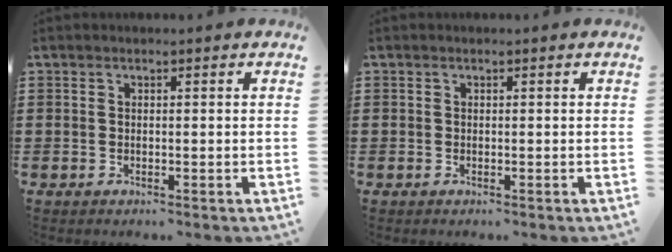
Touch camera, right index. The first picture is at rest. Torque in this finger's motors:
{"motor_torque": [0.16, -0.16, 0.01, 0.01]}